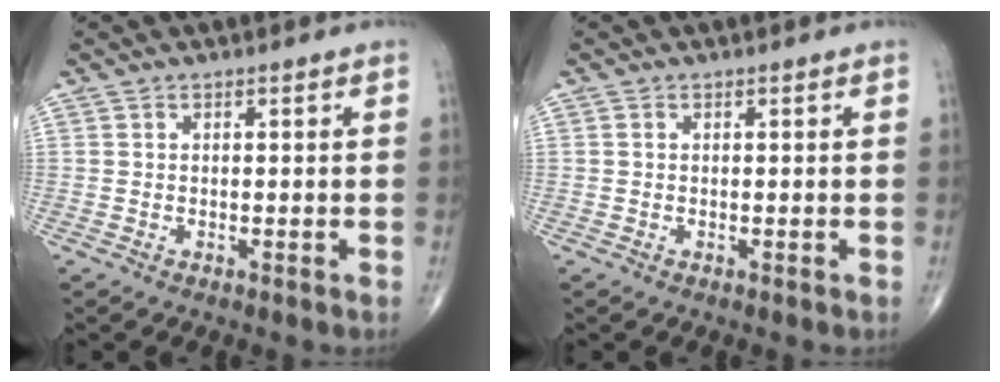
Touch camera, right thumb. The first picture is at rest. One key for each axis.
{"total": 0.0}